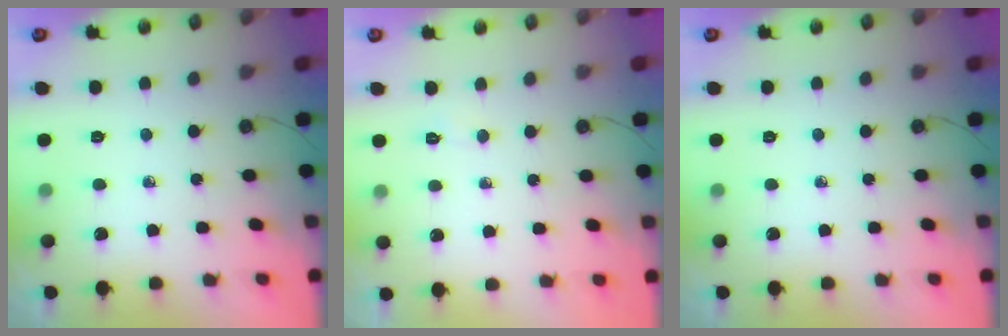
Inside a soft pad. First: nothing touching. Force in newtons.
{"total": 2.3, "press": 2.3, "slide": 0.3}
{"total": 0.0}